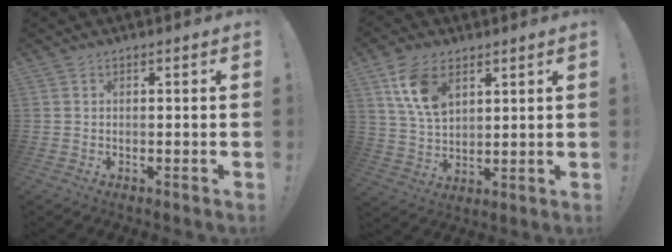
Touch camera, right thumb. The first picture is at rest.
{"total": 11.9, "force": [6.0, 7.2, 7.3], "torque": [-0.143, -0.016, 0.114]}